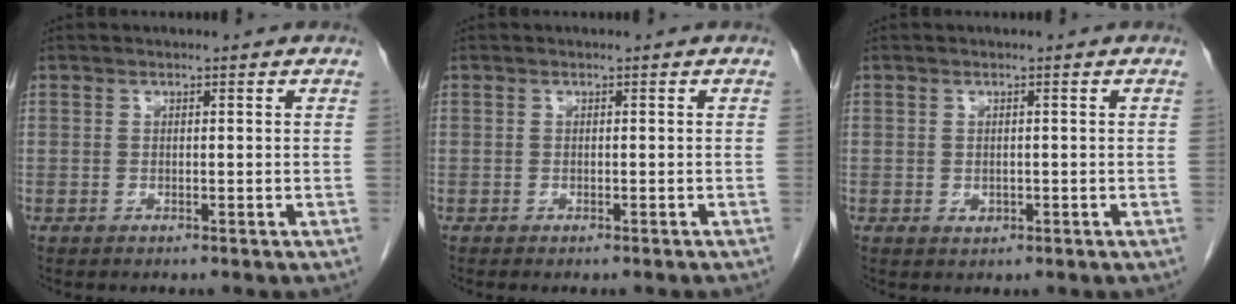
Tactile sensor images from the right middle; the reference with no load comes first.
{"total": 2.6, "force": [-2.3, 0.4, 1.2], "torque": [-0.016, -0.005, -0.027]}
{"total": 1.0, "force": [-0.2, 0.8, 0.6], "torque": [-0.011, -0.001, 0.001]}